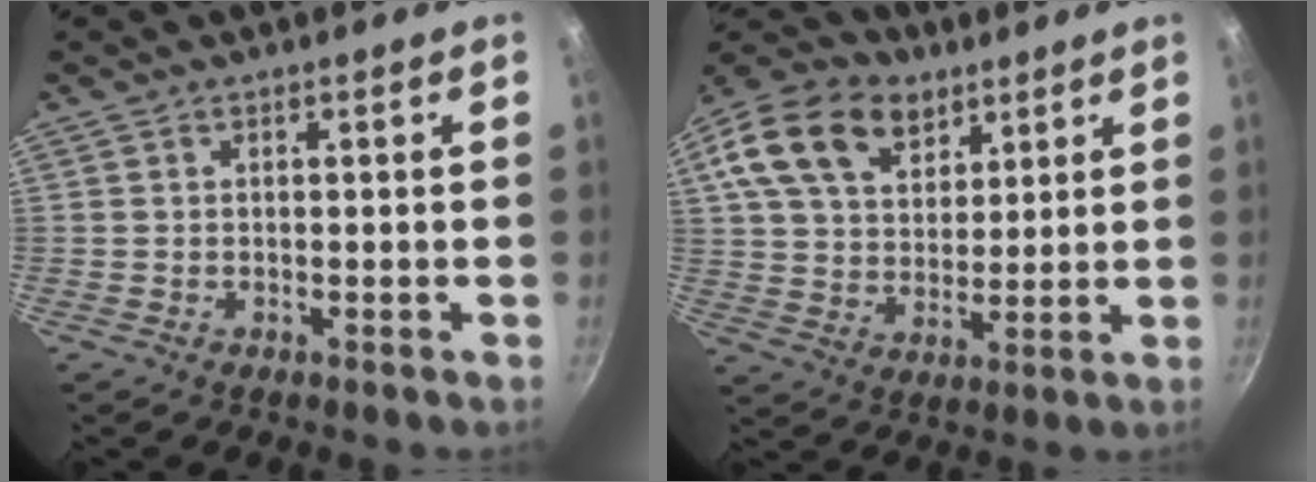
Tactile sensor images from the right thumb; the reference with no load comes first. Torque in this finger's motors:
{"motor_torque": [0.15, 0.33, 0.51, -0.24, 0.22]}